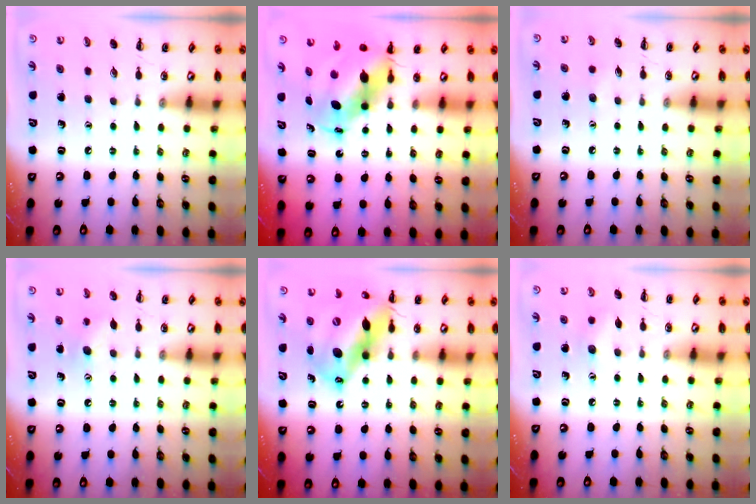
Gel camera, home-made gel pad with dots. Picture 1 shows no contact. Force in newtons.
{"total": 9.2, "press": 9.0, "slide": 2.0}
{"total": 3.2, "press": 3.0, "slide": 0.9}
{"total": 7.1, "press": 6.9, "slide": 1.6}
{"total": 18.4, "press": 17.6, "slide": 5.3}
{"total": 5.9, "press": 5.7, "slide": 1.3}